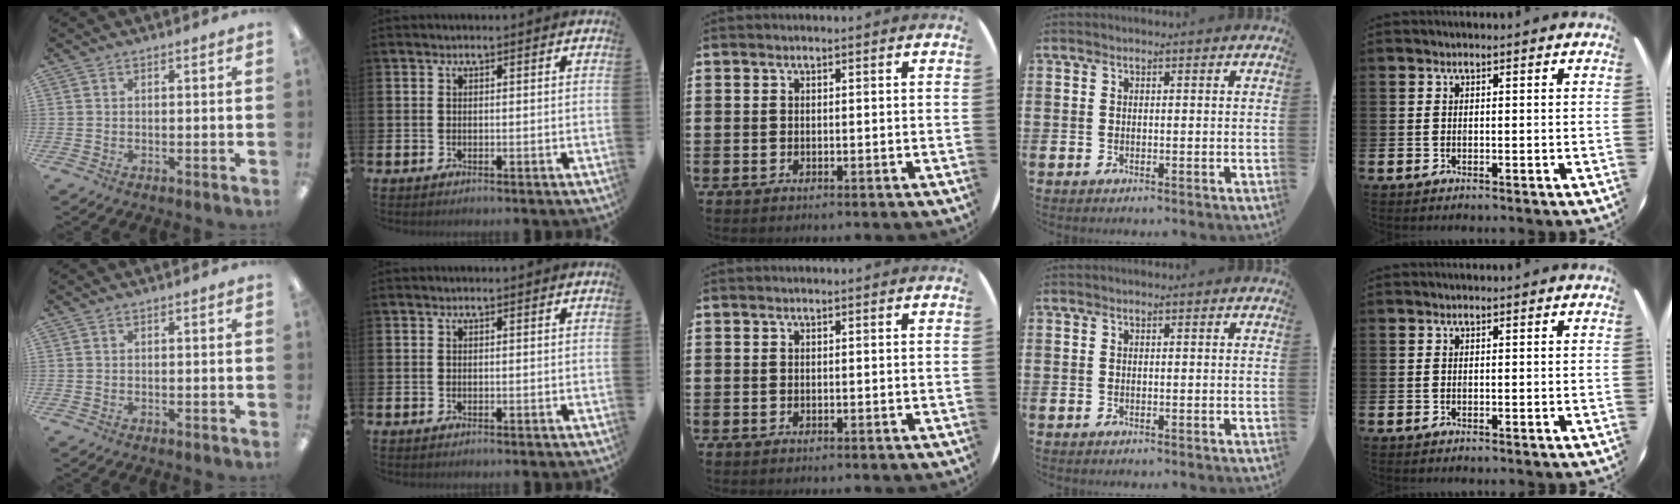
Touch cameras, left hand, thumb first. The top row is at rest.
{}